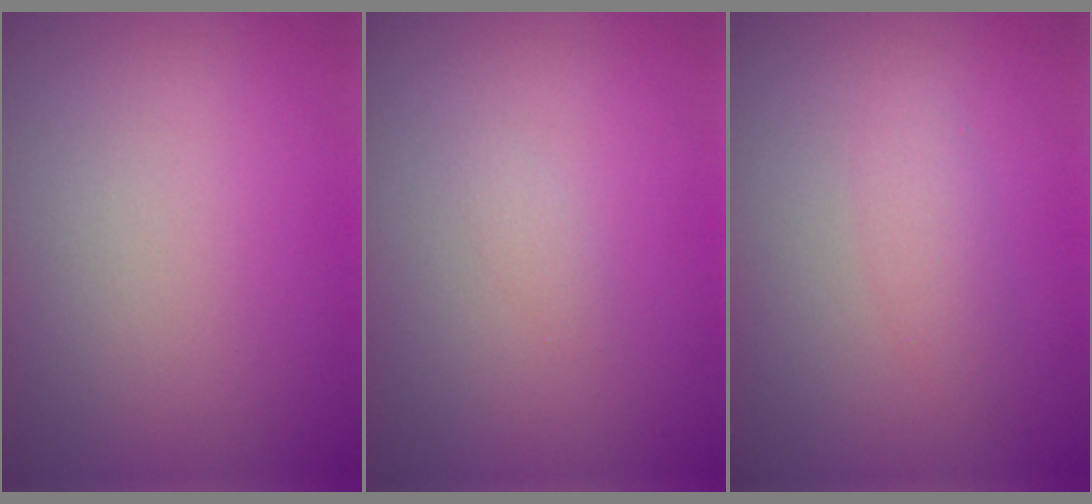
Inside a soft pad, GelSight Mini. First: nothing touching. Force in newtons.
{"total": 0.7, "press": 0.6, "slide": 0.1}
{"total": 1.5, "press": 1.5, "slide": 0.1}